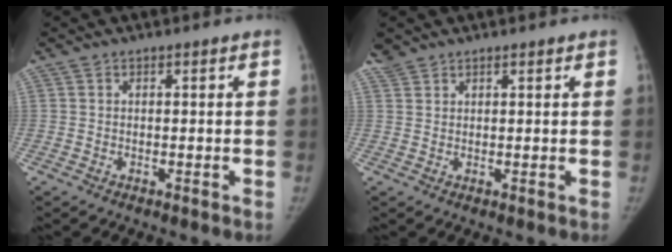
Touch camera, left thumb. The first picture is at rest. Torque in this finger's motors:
{"motor_torque": [0.30, -0.18, 0.33, -0.29, 0.02]}